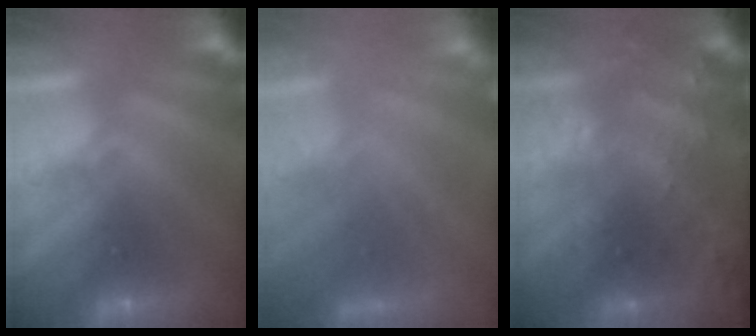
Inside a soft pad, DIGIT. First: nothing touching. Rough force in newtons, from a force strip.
{"total": 9.5}
{"total": 7.9}